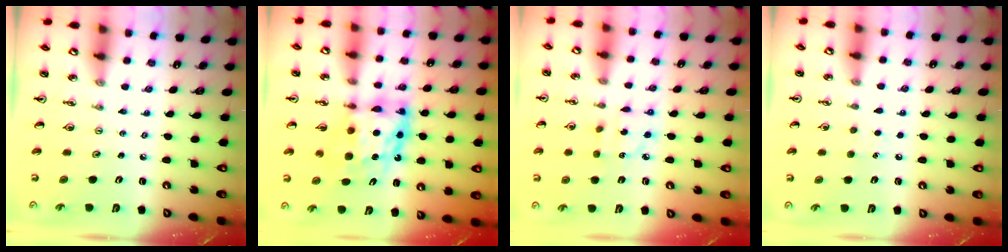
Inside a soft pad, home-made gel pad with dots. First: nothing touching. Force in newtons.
{"total": 12.2, "press": 12.1, "slide": 1.2}
{"total": 6.8, "press": 6.8, "slide": 0.1}
{"total": 4.7, "press": 4.6, "slide": 0.5}